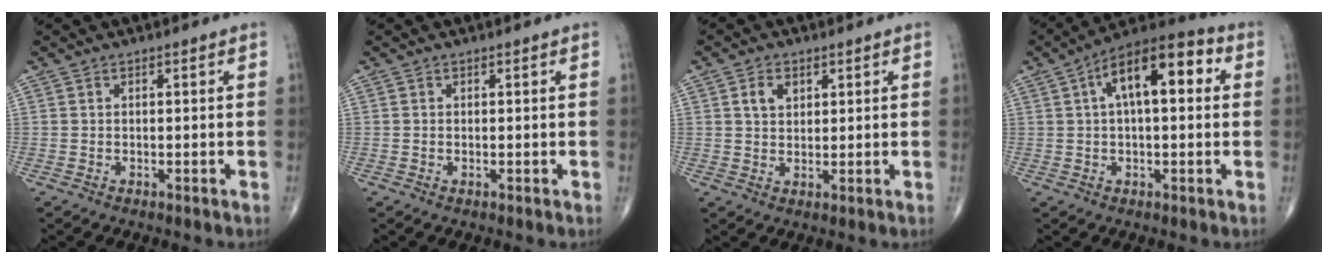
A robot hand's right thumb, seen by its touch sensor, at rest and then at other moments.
{"total": 0.0}
{"total": 3.9, "force": [1.7, 2.7, 2.3], "torque": [-0.032, -0.006, 0.031]}
{"total": 14.2, "force": [3.5, 6.3, 12.2], "torque": [-0.181, 0.034, 0.046]}